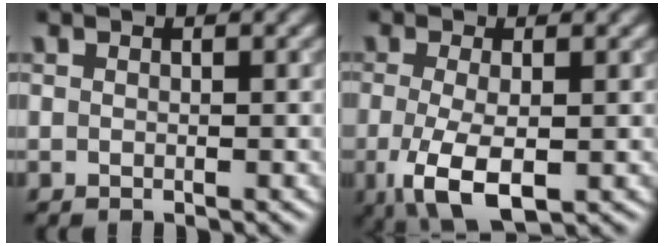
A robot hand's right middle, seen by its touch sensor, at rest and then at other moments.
{"total": 5.5, "force": [-1.6, 2.1, 4.8], "torque": [-0.104, -0.014, -0.027]}